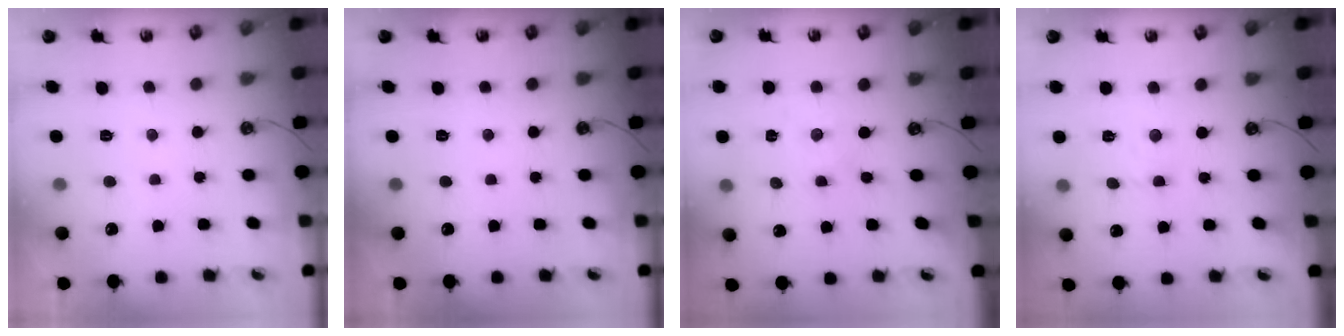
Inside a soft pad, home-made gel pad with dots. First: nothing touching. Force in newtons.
{"total": 0.0}
{"total": 0.0}
{"total": 3.4, "press": 3.4, "slide": 0.6}